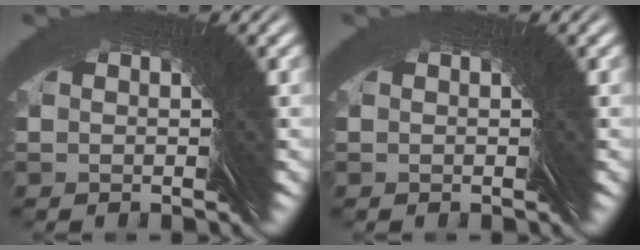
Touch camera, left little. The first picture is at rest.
{"total": 0.0}